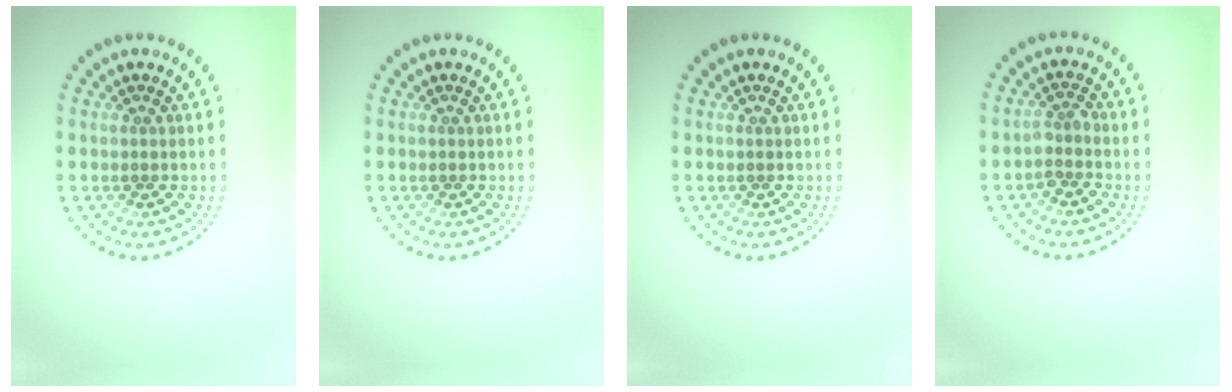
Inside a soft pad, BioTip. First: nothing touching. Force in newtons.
{"total": 0.0}
{"total": 0.0}
{"total": 1.6, "press": 1.3, "slide": 1.0}